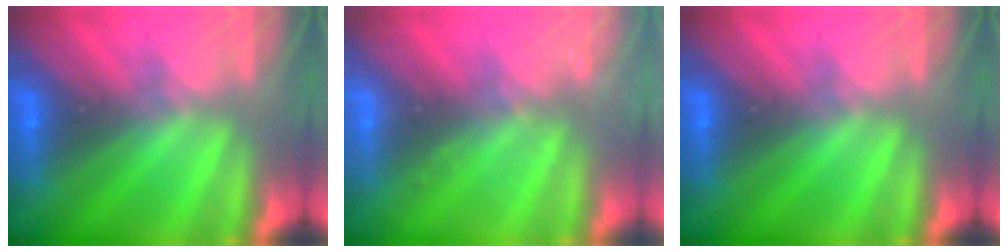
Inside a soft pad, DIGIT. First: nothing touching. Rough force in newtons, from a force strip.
{"total": 2.2}
{"total": 0.0}